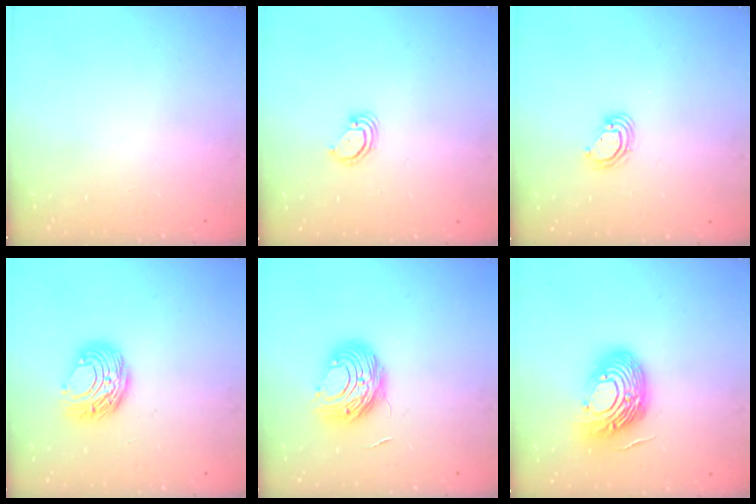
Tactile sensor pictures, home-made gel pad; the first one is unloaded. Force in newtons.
{"total": 2.8, "press": 2.8, "slide": 0.3}
{"total": 5.2, "press": 5.2, "slide": 0.3}
{"total": 8.9, "press": 8.9, "slide": 0.5}
{"total": 9.6, "press": 9.5, "slide": 1.2}
{"total": 17.4, "press": 17.3, "slide": 2.1}